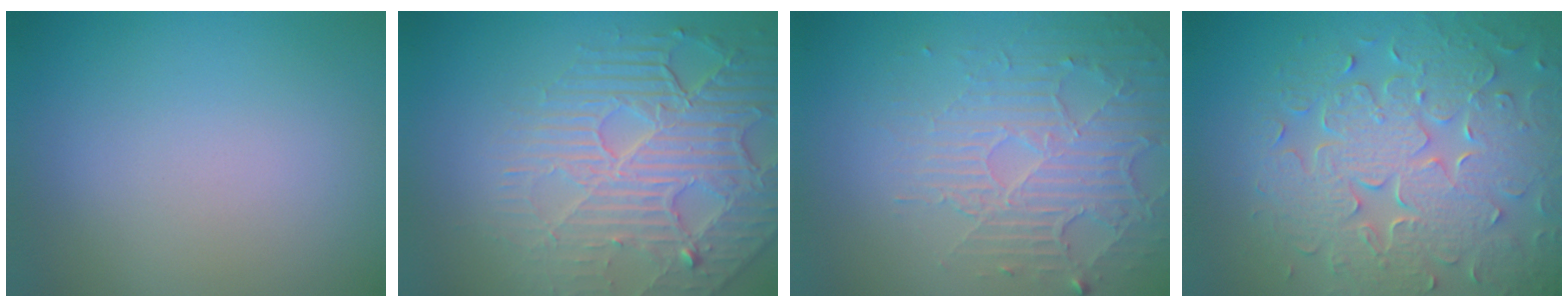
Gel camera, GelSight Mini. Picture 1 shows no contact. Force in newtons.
{"total": 6.6, "press": 5.3, "slide": 4.0}
{"total": 5.7, "press": 3.4, "slide": 4.6}
{"total": 8.7, "press": 6.3, "slide": 6.0}